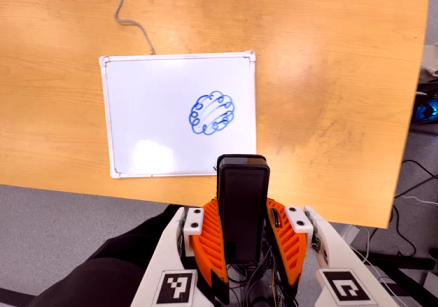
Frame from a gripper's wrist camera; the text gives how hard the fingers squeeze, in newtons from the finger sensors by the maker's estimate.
{"total": 5.3, "left": 3.3, "right": 7.4}